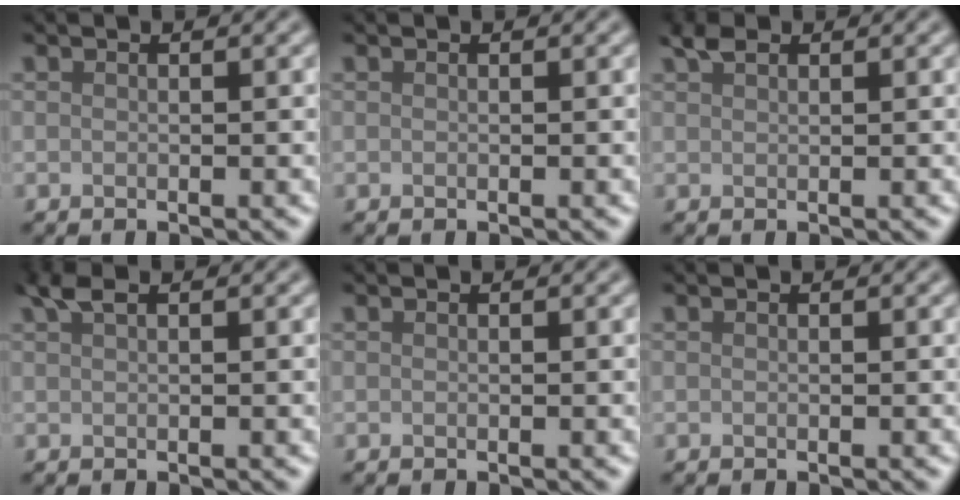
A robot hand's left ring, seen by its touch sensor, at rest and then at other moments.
{"total": 0.0}
{"total": 1.5, "force": [1.1, 0.6, 0.7], "torque": [-0.015, 0.004, 0.022]}
{"total": 1.6, "force": [1.0, 0.5, 1.2], "torque": [-0.023, 0.005, 0.019]}
{"total": 0.0}
{"total": 0.0}